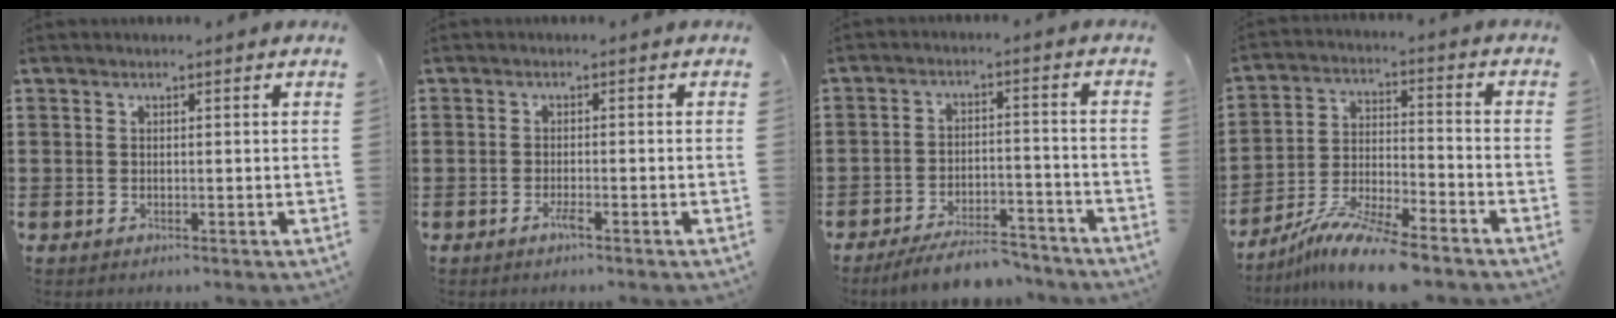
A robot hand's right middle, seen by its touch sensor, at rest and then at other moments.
{"total": 1.7, "force": [-1.0, 0.1, 1.3], "torque": [-0.031, -0.006, -0.020]}
{"total": 6.7, "force": [-6.1, 0.9, 2.6], "torque": [-0.047, 0.004, -0.116]}
{"total": 10.1, "force": [-8.8, 0.6, 4.9], "torque": [-0.097, 0.007, -0.171]}